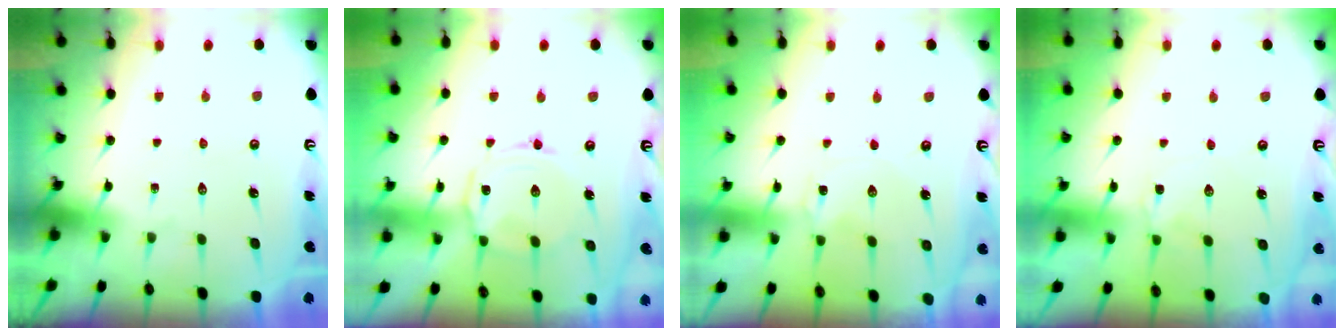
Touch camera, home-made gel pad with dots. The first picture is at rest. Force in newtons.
{"total": 4.3, "press": 4.3, "slide": 0.4}
{"total": 1.2, "press": 1.2, "slide": 0.3}
{"total": 1.8, "press": 1.8, "slide": 0.3}